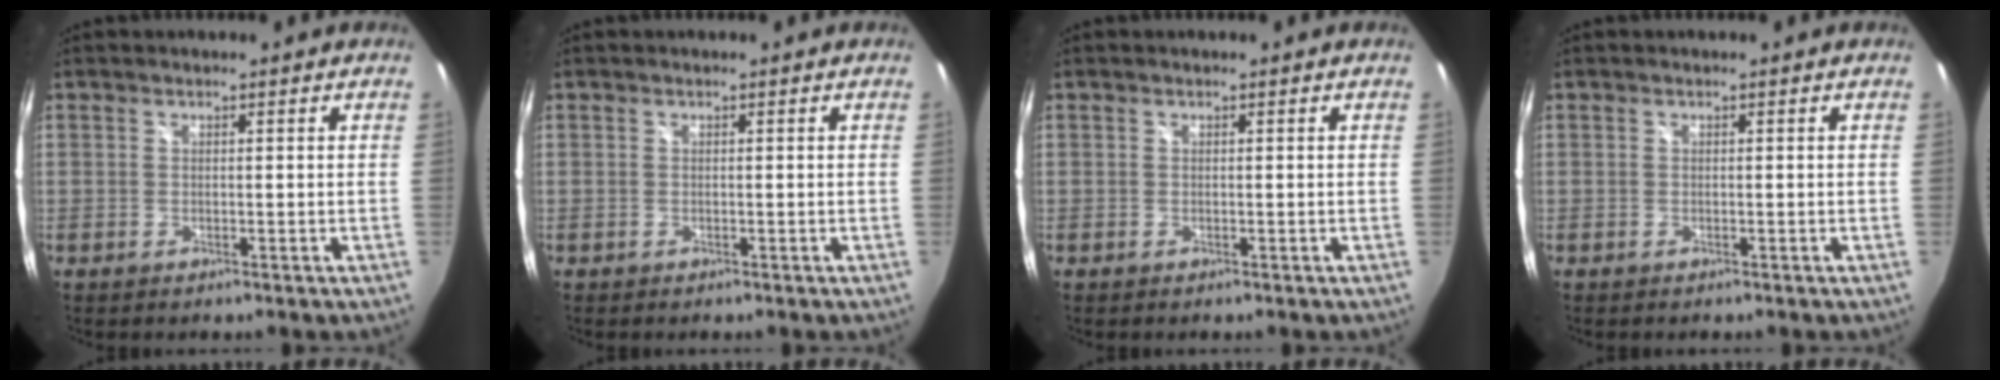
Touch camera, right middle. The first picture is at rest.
{"total": 0.0}
{"total": 0.0}
{"total": 0.0}